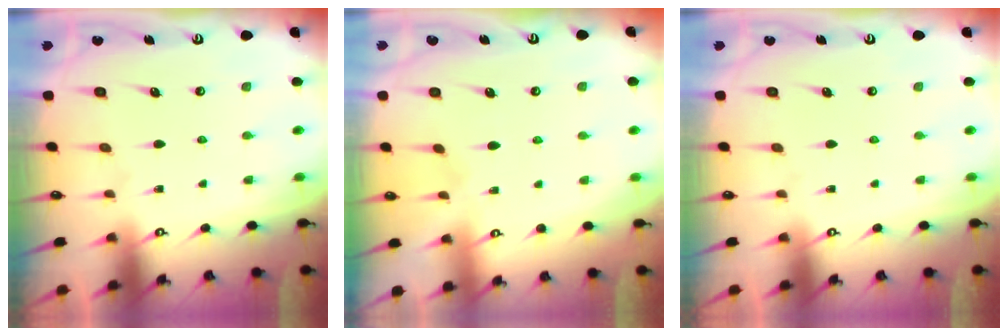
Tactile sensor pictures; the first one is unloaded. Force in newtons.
{"total": 2.4, "press": 2.4, "slide": 0.5}
{"total": 0.0}